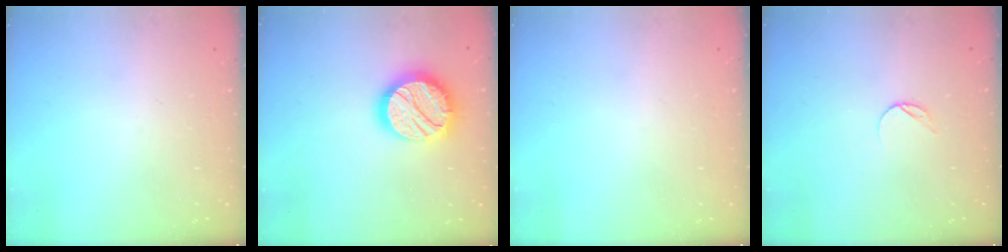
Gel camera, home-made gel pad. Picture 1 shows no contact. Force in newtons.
{"total": 18.0, "press": 18.0, "slide": 1.2}
{"total": 0.0}
{"total": 4.8, "press": 4.8, "slide": 0.5}